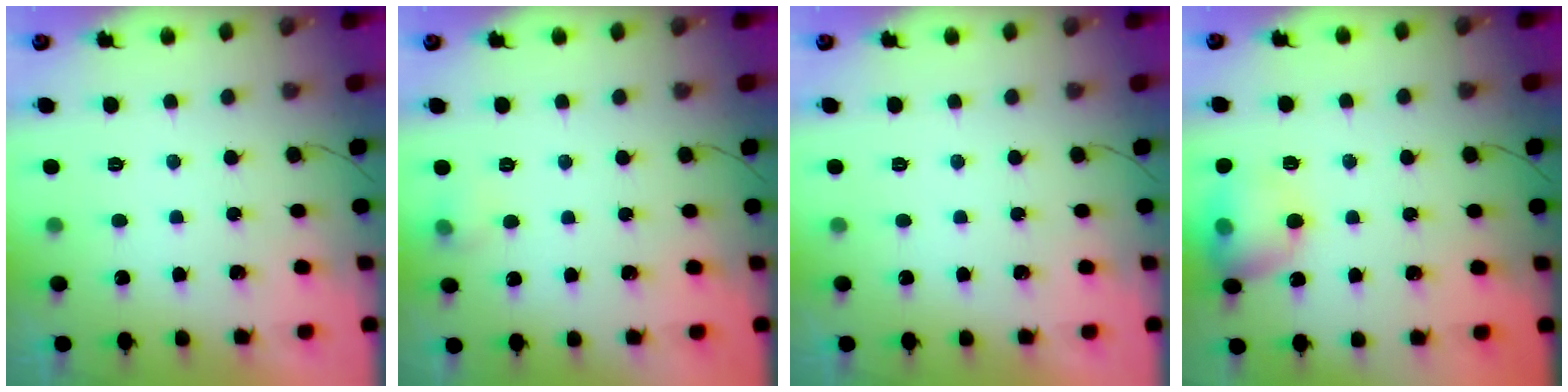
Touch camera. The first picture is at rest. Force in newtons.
{"total": 4.2, "press": 4.0, "slide": 1.1}
{"total": 0.0}
{"total": 12.3, "press": 12.1, "slide": 2.0}